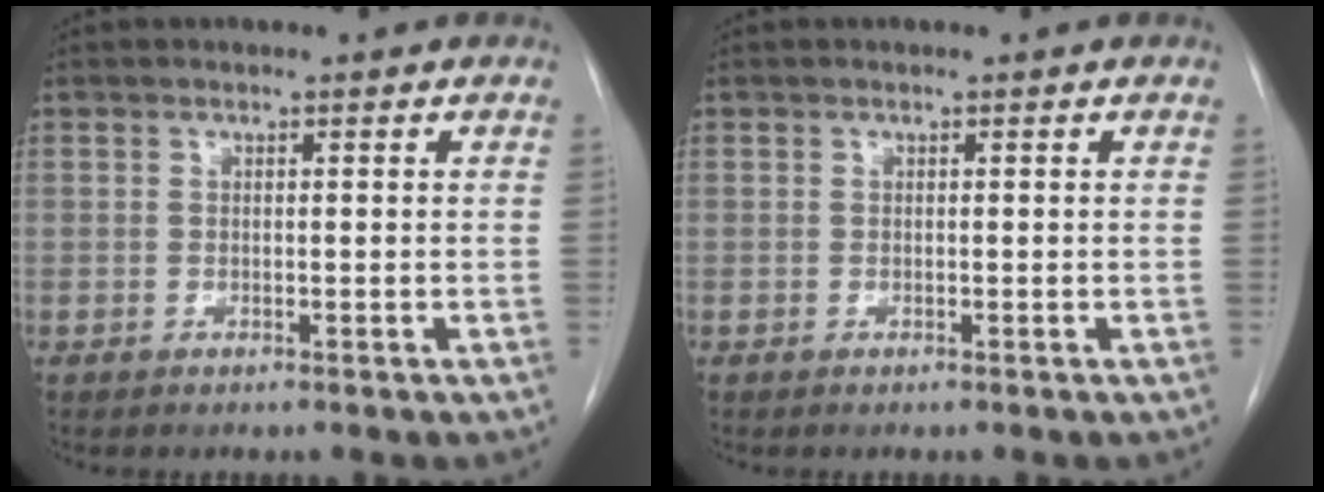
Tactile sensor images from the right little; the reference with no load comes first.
{"total": 0.0}